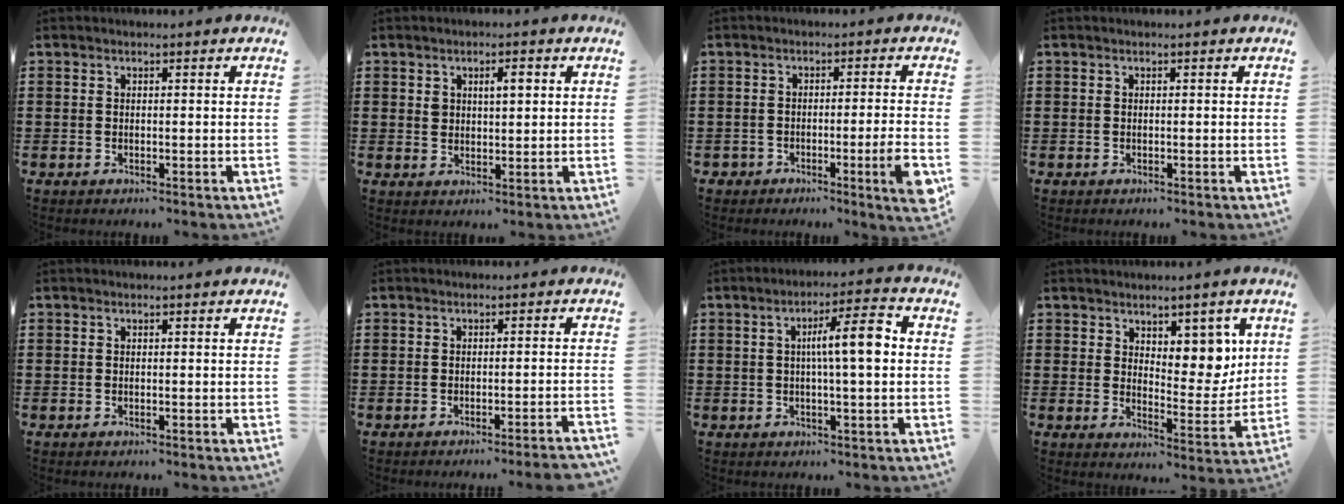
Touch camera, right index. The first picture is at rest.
{"total": 2.7, "force": [0.9, 1.3, 2.1], "torque": [-0.037, 0.003, 0.013]}
{"total": 5.1, "force": [-2.5, 0.7, 4.3], "torque": [-0.061, -0.010, -0.042]}
{"total": 0.0}
{"total": 0.0}
{"total": 1.8, "force": [-1.5, -0.5, 0.9], "torque": [-0.015, -0.002, -0.030]}
{"total": 7.3, "force": [0.6, 1.0, 7.2], "torque": [-0.117, -0.001, 0.001]}
{"total": 6.4, "force": [4.0, 3.8, 3.3], "torque": [-0.056, -0.012, 0.068]}